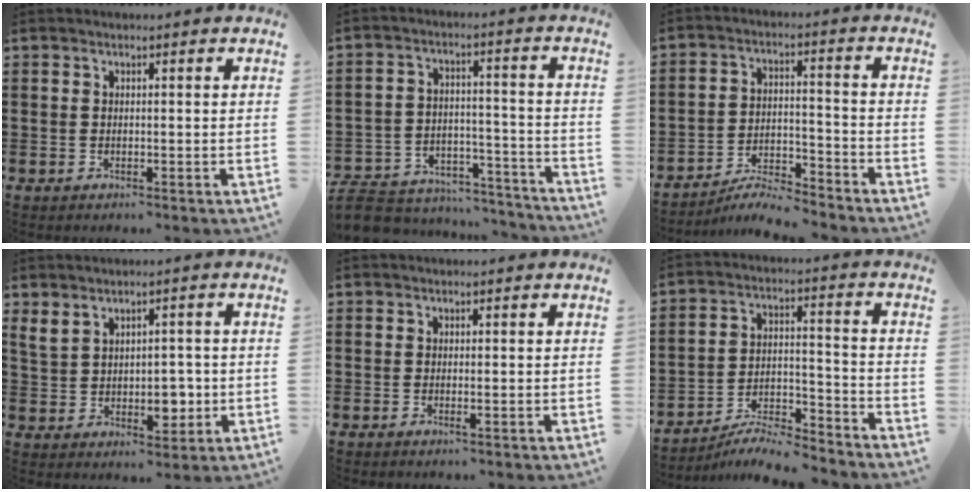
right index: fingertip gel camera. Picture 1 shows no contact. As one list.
[{"total": 7.3, "force": [-6.9, 1.9, 1.4], "torque": [-0.036, 0.016, -0.137]}, {"total": 5.9, "force": [-5.7, 0.2, 1.5], "torque": [-0.031, 0.004, -0.113]}, {"total": 5.5, "force": [0.9, 3.7, 4.0], "torque": [-0.065, -0.004, 0.016]}, {"total": 0.9, "force": [-0.1, 0.0, 0.8], "torque": [-0.015, -0.005, -0.002]}, {"total": 7.1, "force": [-6.8, 0.6, 2.1], "torque": [-0.031, 0.010, -0.130]}]